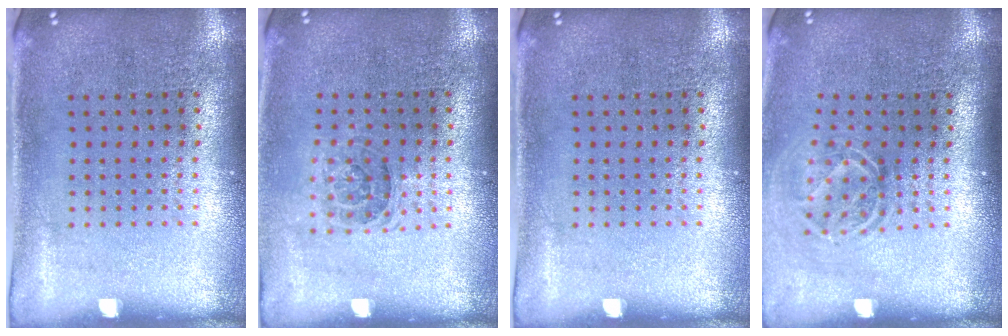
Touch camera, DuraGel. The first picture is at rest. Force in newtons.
{"total": 1.3, "press": 1.0, "slide": 0.7}
{"total": 0.0}
{"total": 1.6, "press": 1.1, "slide": 1.2}